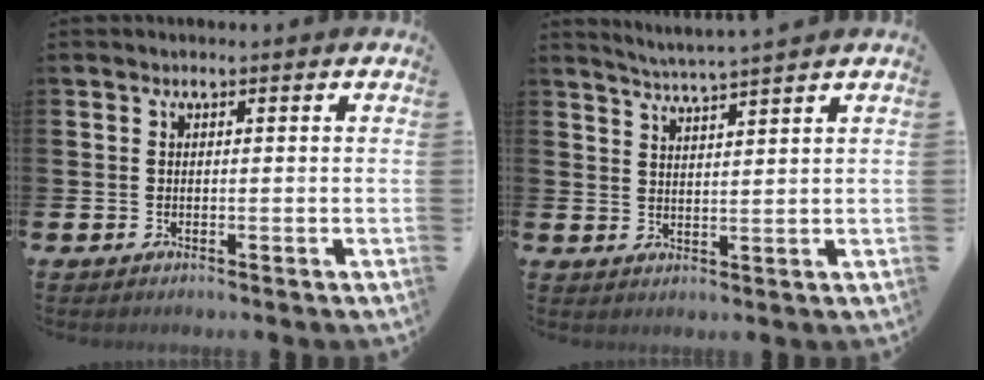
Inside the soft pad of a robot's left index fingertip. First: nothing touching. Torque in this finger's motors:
{"motor_torque": [-0.27, -0.21, -0.02, 0.00]}